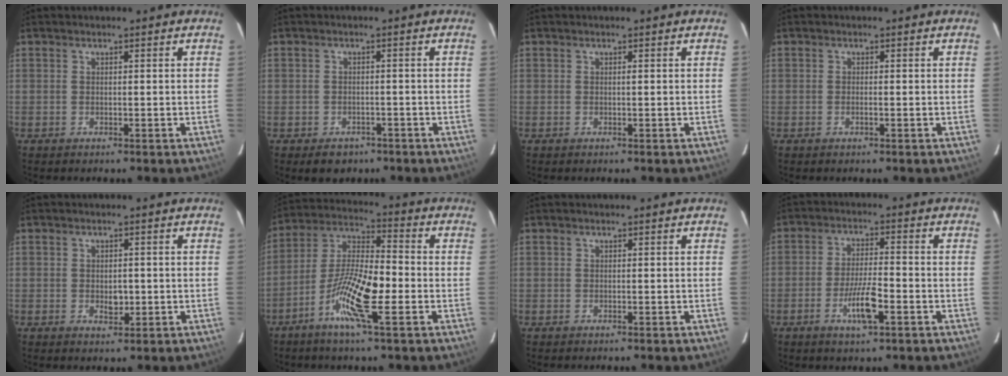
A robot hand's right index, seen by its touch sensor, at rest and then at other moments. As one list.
[{"total": 3.6, "force": [-2.3, 2.6, 1.0], "torque": [-0.013, 0.005, -0.024]}, {"total": 0.0}, {"total": 0.7, "force": [-0.3, 0.1, 0.6], "torque": [-0.014, 0.000, -0.004]}, {"total": 2.5, "force": [-0.4, 1.4, 1.9], "torque": [-0.030, -0.001, -0.001]}, {"total": 12.7, "force": [-4.8, 1.5, 11.6], "torque": [-0.228, -0.004, -0.096]}, {"total": 0.0}, {"total": 6.7, "force": [-2.8, 1.2, 5.9], "torque": [-0.112, -0.005, -0.051]}]